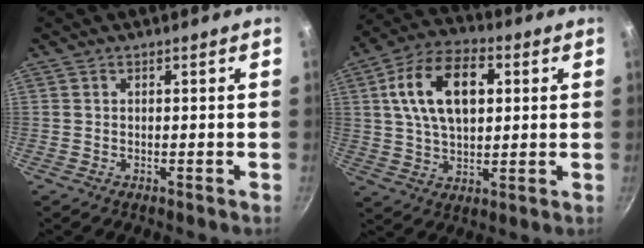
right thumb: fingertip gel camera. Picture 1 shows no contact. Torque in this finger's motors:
{"motor_torque": [-1.29, 1.66, 1.54, 0.54, 0.16]}